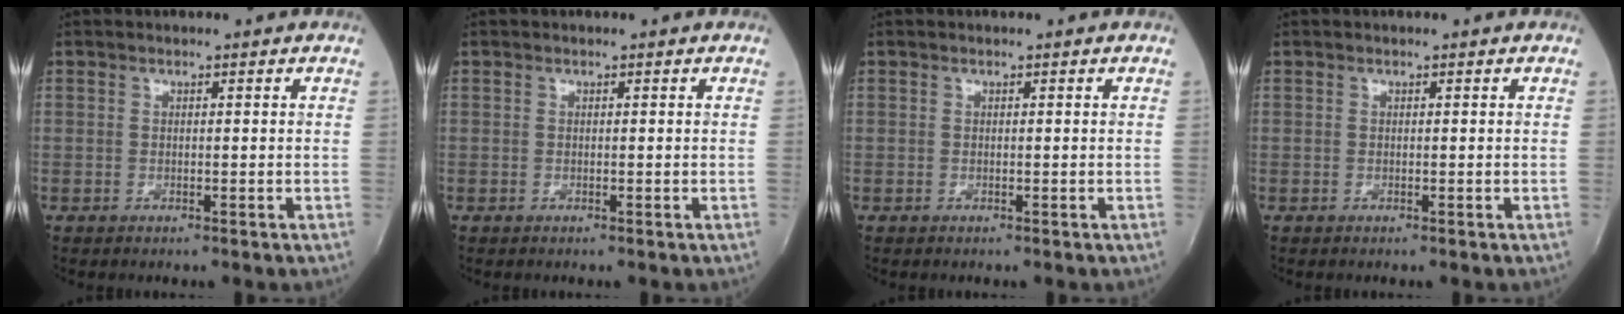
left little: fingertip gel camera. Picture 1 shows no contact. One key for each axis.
{"total": 0.0}
{"total": 0.0}
{"total": 0.0}